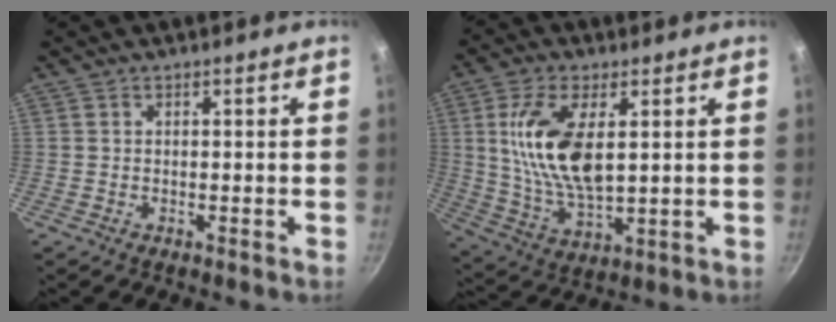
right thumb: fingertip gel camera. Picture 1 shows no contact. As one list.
[{"total": 14.9, "force": [3.3, 7.1, 12.7], "torque": [-0.241, -0.015, 0.069]}]